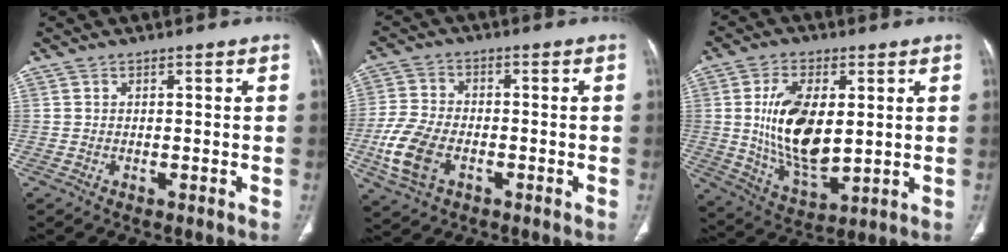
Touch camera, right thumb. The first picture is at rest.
{"total": 10.4, "force": [-3.4, 6.6, 7.4], "torque": [-0.166, 0.007, -0.066]}
{"total": 15.7, "force": [1.9, 8.2, 13.3], "torque": [-0.233, -0.019, 0.046]}